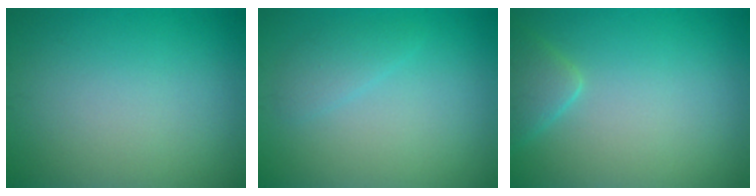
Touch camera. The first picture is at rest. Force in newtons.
{"total": 1.5, "press": 1.5, "slide": 0.1}
{"total": 2.5, "press": 2.4, "slide": 0.2}